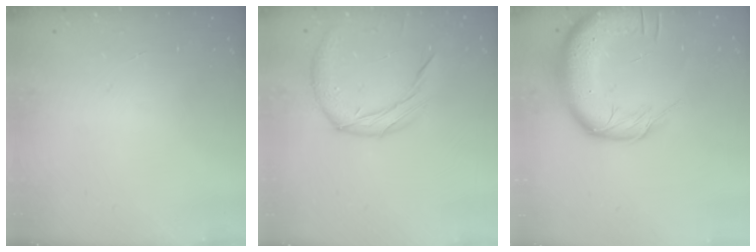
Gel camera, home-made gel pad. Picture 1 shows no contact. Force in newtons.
{"total": 9.4, "press": 9.3, "slide": 1.3}
{"total": 16.7, "press": 16.2, "slide": 4.1}